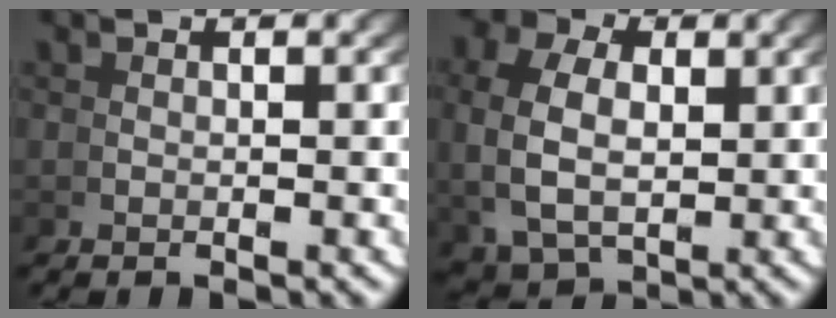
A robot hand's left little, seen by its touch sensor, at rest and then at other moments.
{"total": 6.0, "force": [1.0, 4.4, 4.0], "torque": [-0.091, -0.014, 0.030]}